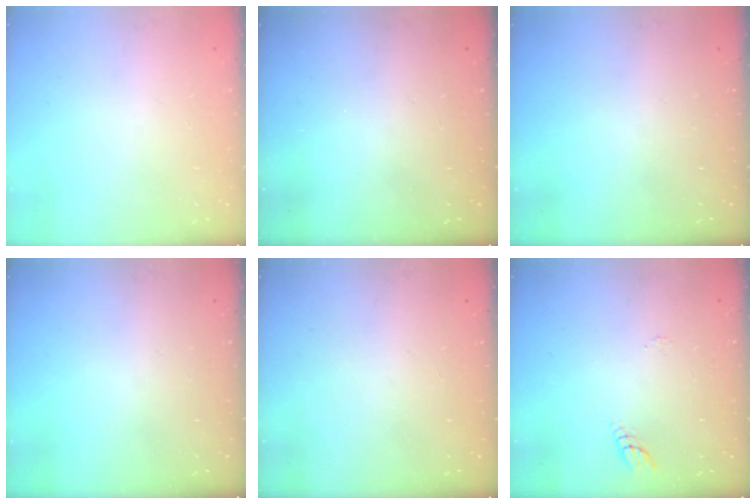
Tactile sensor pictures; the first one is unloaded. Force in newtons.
{"total": 0.0}
{"total": 0.0}
{"total": 0.0}
{"total": 0.0}
{"total": 6.6, "press": 6.5, "slide": 0.8}